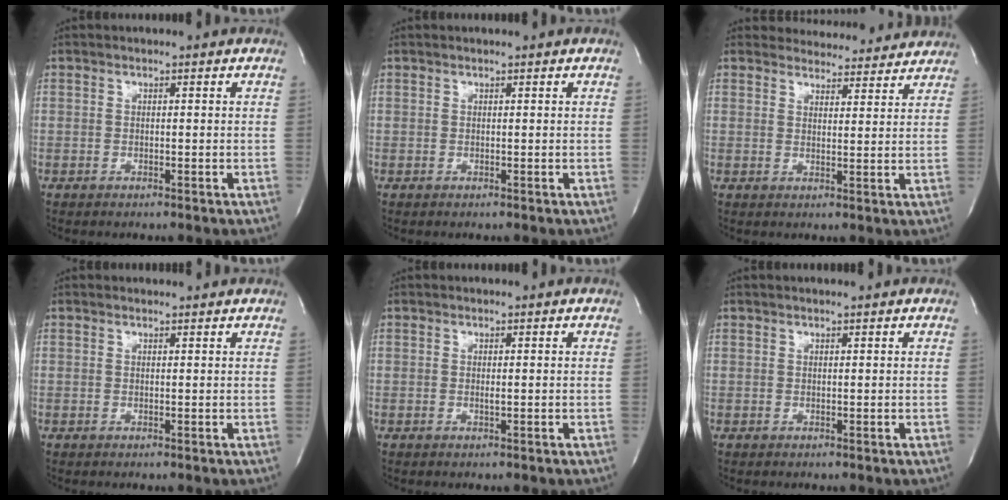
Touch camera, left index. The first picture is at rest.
{"total": 0.9, "force": [0.8, 0.0, 0.5], "torque": [-0.009, 0.007, 0.015]}
{"total": 10.1, "force": [9.8, 2.4, 0.7], "torque": [0.010, 0.007, 0.110]}
{"total": 1.9, "force": [1.8, 0.2, 0.2], "torque": [-0.012, 0.010, 0.026]}
{"total": 0.6, "force": [0.3, 0.0, 0.5], "torque": [-0.012, 0.000, 0.003]}
{"total": 1.9, "force": [1.6, 0.0, 1.0], "torque": [-0.014, 0.012, 0.025]}